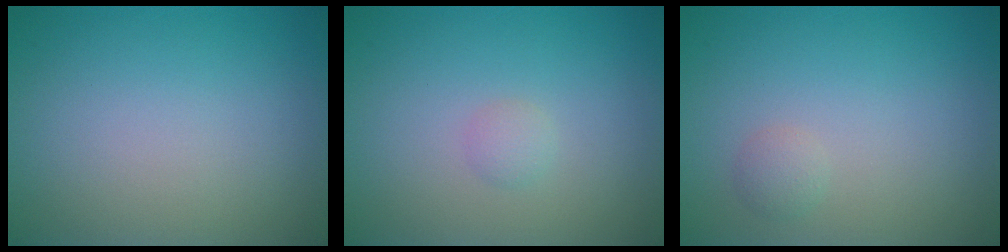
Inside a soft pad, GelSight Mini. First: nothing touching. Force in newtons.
{"total": 0.9, "press": 0.8, "slide": 0.1}
{"total": 1.0, "press": 1.0, "slide": 0.1}